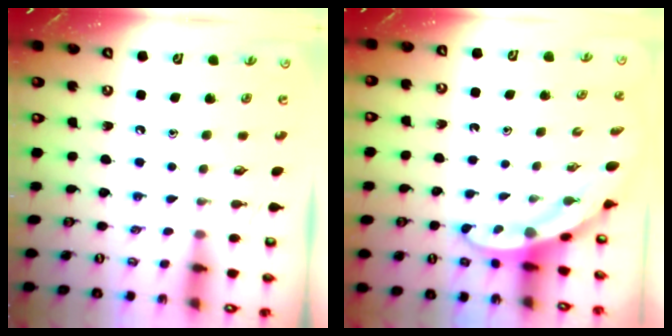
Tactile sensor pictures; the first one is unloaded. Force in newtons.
{"total": 3.8, "press": 3.8, "slide": 0.1}